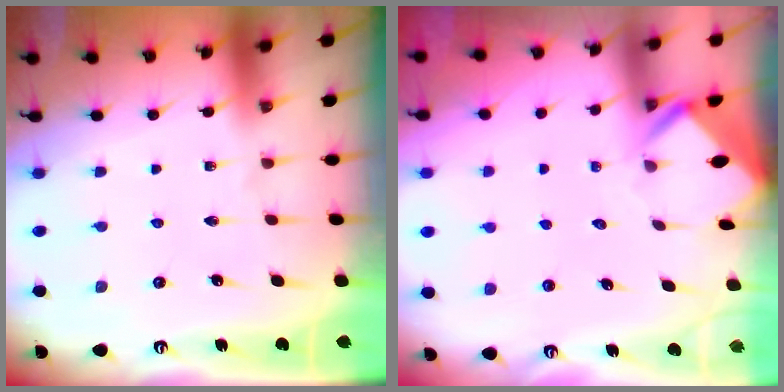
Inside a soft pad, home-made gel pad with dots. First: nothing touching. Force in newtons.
{"total": 2.8, "press": 2.8, "slide": 0.2}